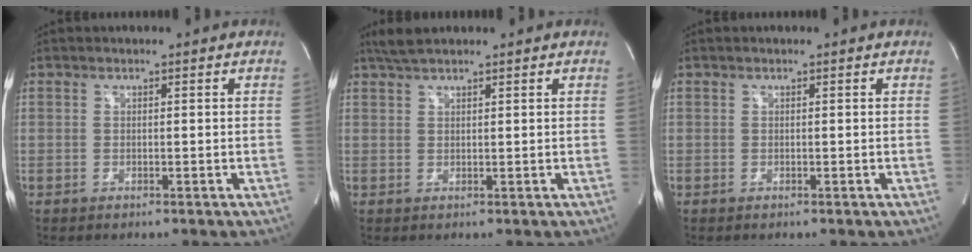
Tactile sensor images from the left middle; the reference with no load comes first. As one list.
[{"total": 3.1, "force": [2.7, 0.4, 1.5], "torque": [-0.038, 0.014, 0.055]}, {"total": 0.0}]